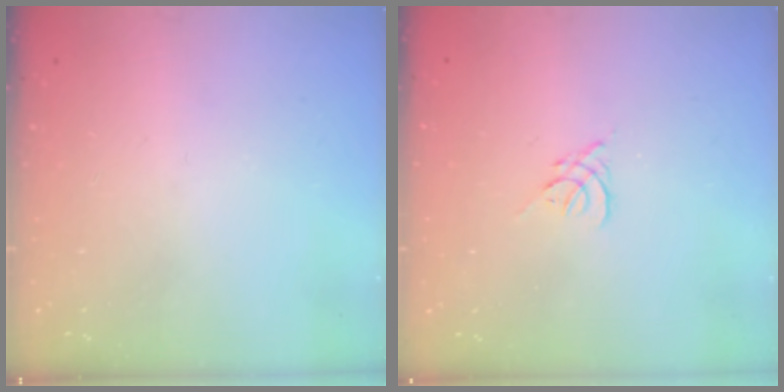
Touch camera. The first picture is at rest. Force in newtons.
{"total": 1.3, "press": 1.2, "slide": 0.6}